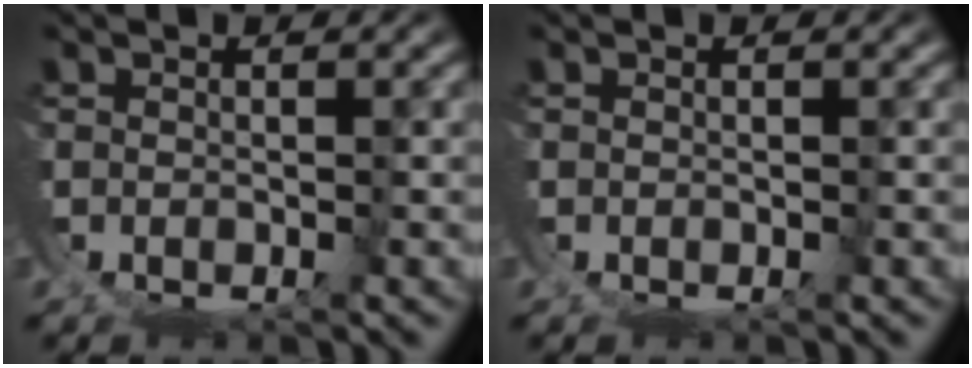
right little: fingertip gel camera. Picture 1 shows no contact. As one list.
[{"total": 0.0}]